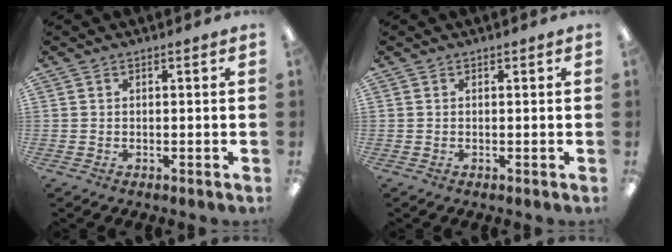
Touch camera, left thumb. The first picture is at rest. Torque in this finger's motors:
{"motor_torque": [0.00, 0.00, -0.17, 0.17, 0.00]}